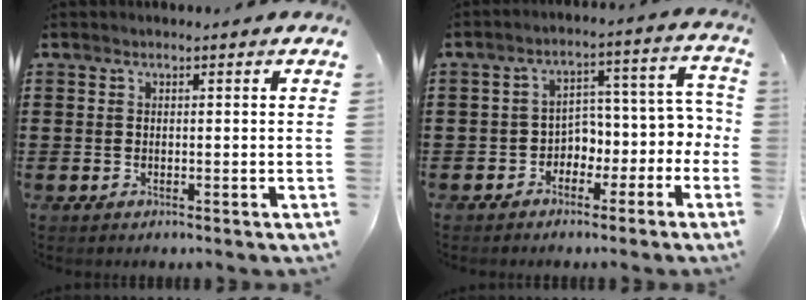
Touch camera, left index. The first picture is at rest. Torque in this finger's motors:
{"motor_torque": [0.14, 0.10, 0.27, 0.02]}